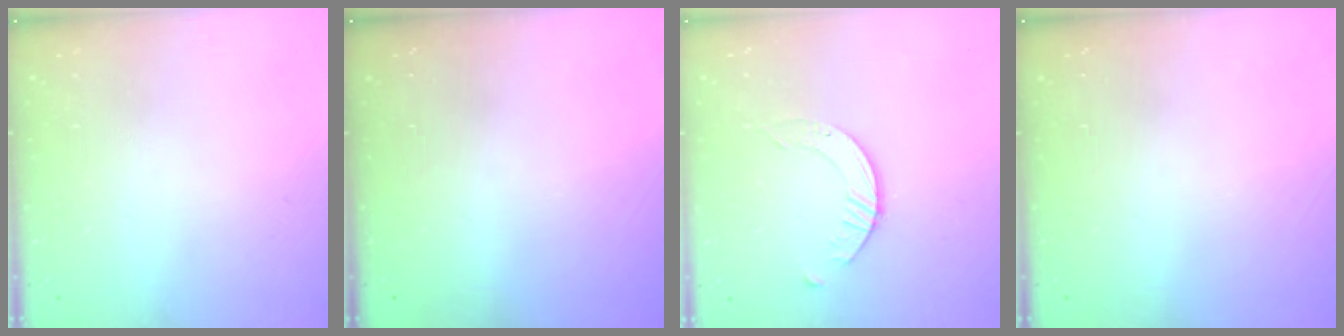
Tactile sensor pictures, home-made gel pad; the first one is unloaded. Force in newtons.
{"total": 0.0}
{"total": 2.6, "press": 2.6, "slide": 0.3}
{"total": 0.0}